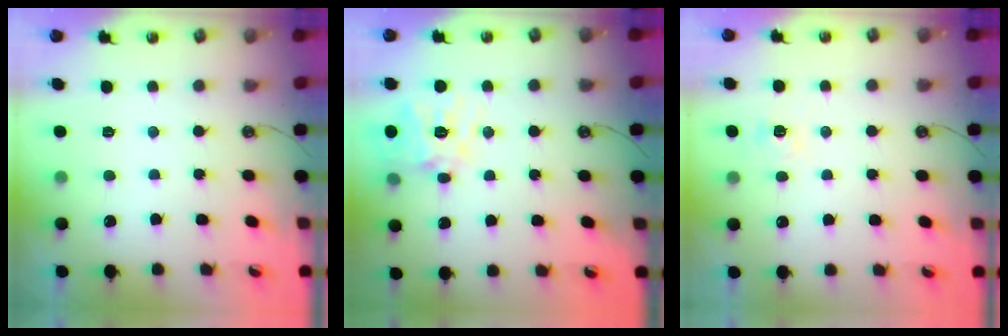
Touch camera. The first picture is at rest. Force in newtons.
{"total": 14.4, "press": 14.3, "slide": 1.9}
{"total": 4.1, "press": 4.1, "slide": 0.5}